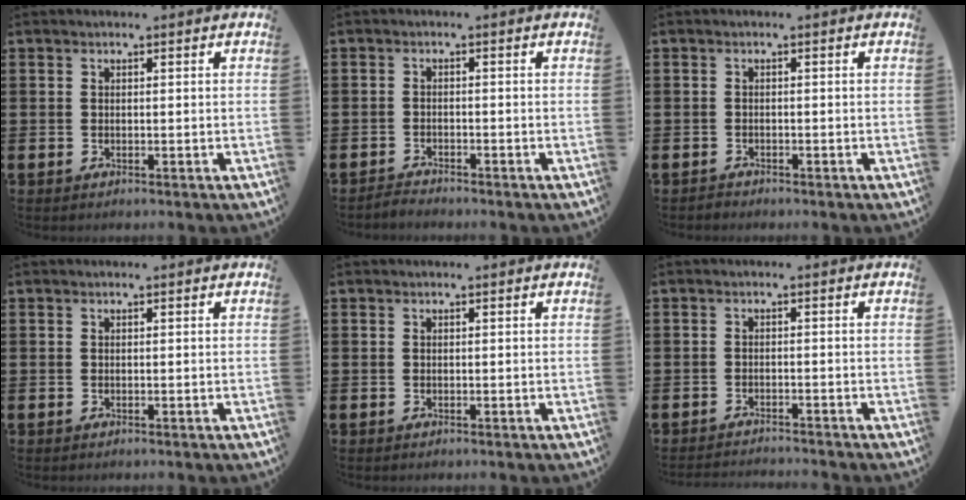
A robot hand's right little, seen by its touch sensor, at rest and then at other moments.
{"total": 1.3, "force": [-1.3, 0.0, 0.0], "torque": [-0.003, 0.002, -0.027]}
{"total": 0.6, "force": [-0.6, 0.2, 0.0], "torque": [-0.001, -0.001, -0.013]}
{"total": 0.0}
{"total": 0.0}
{"total": 1.3, "force": [-1.3, -0.1, 0.0], "torque": [-0.002, 0.002, -0.027]}